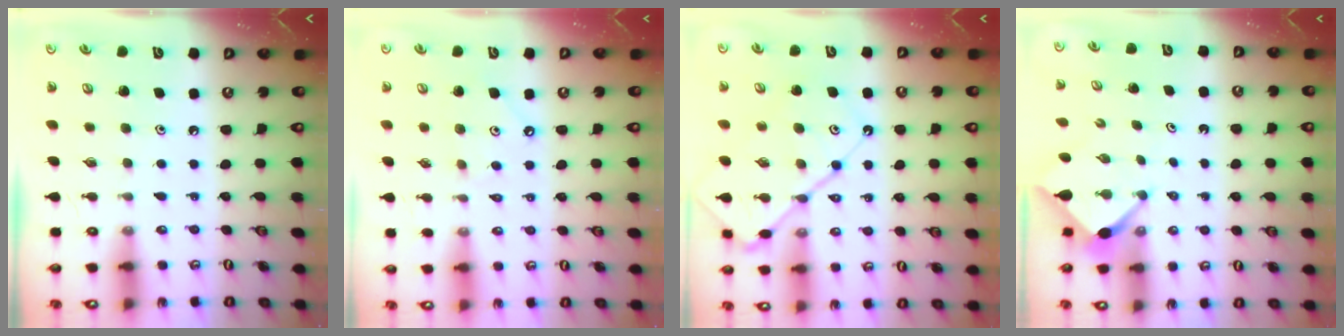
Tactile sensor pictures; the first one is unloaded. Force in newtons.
{"total": 7.1, "press": 7.0, "slide": 0.9}
{"total": 12.0, "press": 11.9, "slide": 1.2}
{"total": 3.3, "press": 3.3, "slide": 0.3}